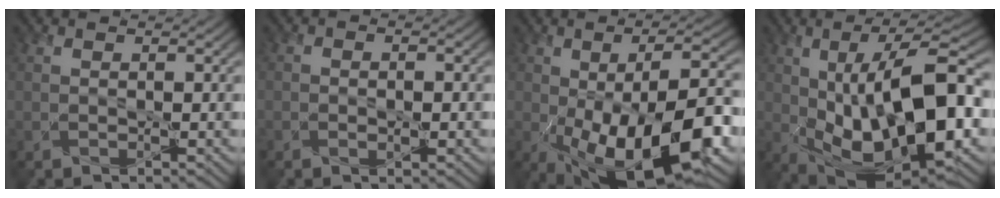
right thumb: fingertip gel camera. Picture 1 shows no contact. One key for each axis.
{"total": 1.6, "fx": -0.9, "fy": 0.8, "fz": 1.0, "tx": -0.013, "ty": -0.008, "tz": -0.013}
{"total": 18.9, "fx": -6.2, "fy": 8.8, "fz": 15.6, "tx": -0.239, "ty": -0.033, "tz": -0.087}
{"total": 17.0, "fx": -1.3, "fy": 7.7, "fz": 15.0, "tx": -0.230, "ty": 0.004, "tz": -0.024}